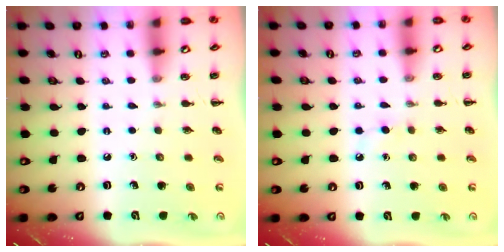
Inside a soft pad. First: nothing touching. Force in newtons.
{"total": 2.5, "press": 2.3, "slide": 1.0}